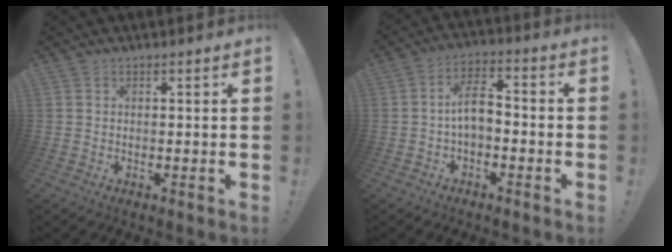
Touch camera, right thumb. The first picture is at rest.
{"total": 8.1, "force": [-0.9, 4.3, 6.8], "torque": [-0.121, 0.010, -0.016]}